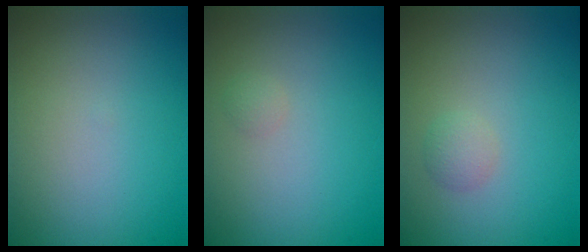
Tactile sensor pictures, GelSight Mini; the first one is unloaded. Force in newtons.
{"total": 0.6, "press": 0.6, "slide": 0.0}
{"total": 1.2, "press": 1.2, "slide": 0.1}